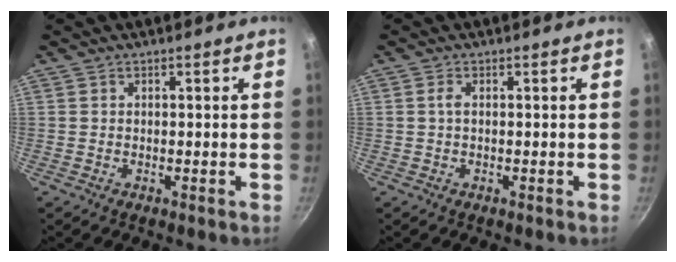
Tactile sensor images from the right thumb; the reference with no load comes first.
{"total": 1.1, "force": [0.0, 0.4, 1.0], "torque": [-0.024, 0.003, -0.001]}